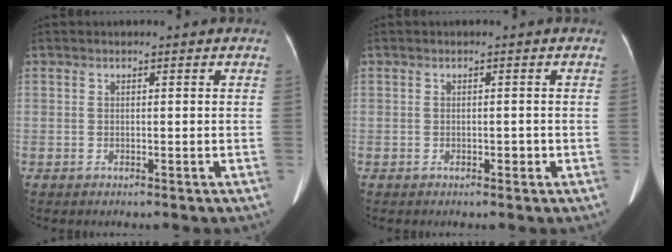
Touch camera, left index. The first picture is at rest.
{"total": 0.7, "force": [-0.3, 0.5, 0.5], "torque": [-0.007, 0.002, -0.004]}